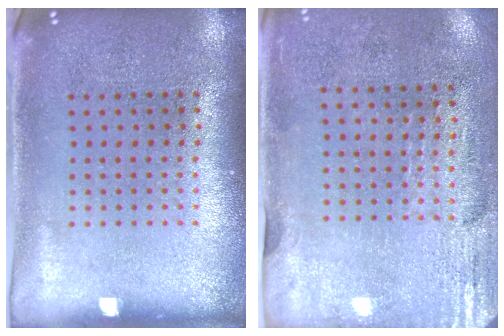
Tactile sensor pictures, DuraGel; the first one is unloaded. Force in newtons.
{"total": 2.9, "press": 2.5, "slide": 1.5}